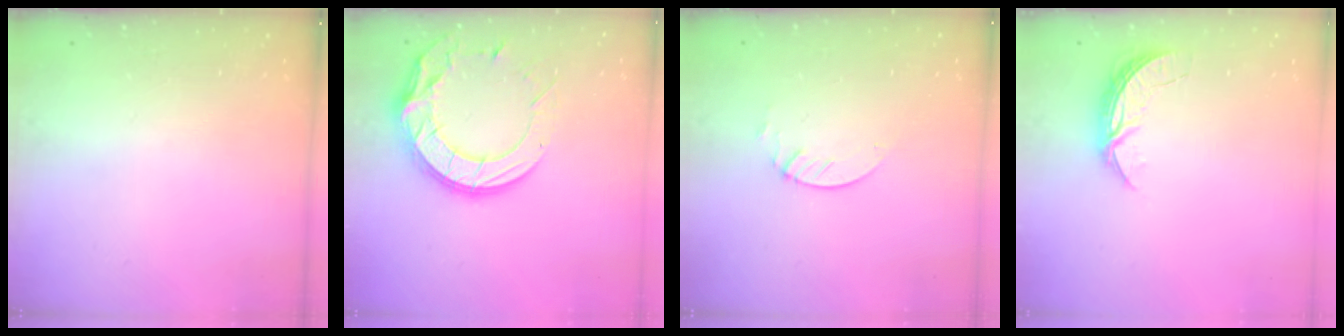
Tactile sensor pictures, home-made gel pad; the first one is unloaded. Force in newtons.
{"total": 18.1, "press": 18.1, "slide": 1.3}
{"total": 2.1, "press": 2.1, "slide": 0.2}
{"total": 6.2, "press": 6.2, "slide": 0.5}